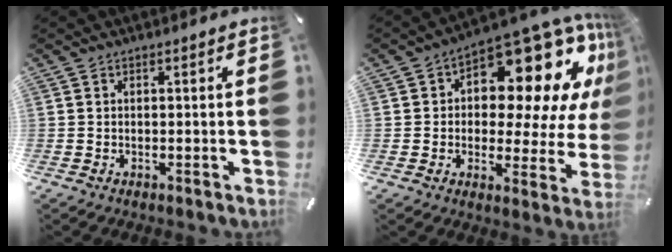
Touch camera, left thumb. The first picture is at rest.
{"total": 18.9, "force": [9.3, 9.9, 13.0], "torque": [-0.166, -0.086, 0.150]}